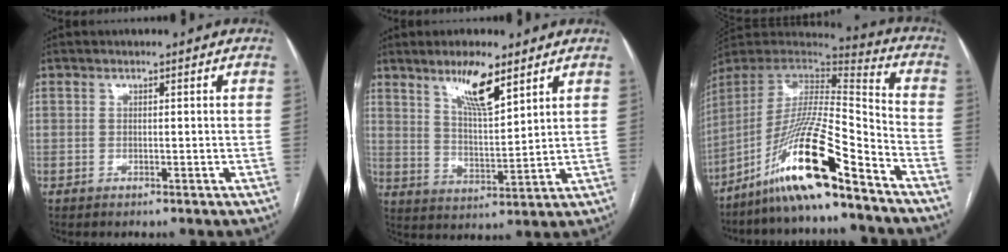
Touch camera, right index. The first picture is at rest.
{"total": 8.6, "force": [5.8, 1.6, 6.2], "torque": [-0.115, -0.006, 0.107]}
{"total": 18.5, "force": [-12.9, 0.7, 13.3], "torque": [-0.278, -0.014, -0.239]}